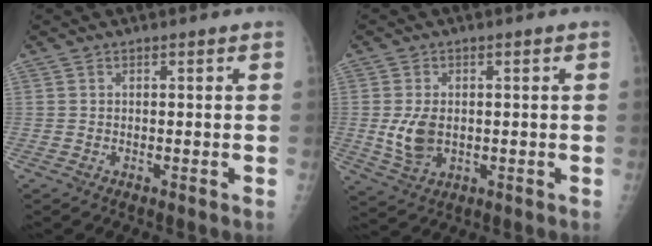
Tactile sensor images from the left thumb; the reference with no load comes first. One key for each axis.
{"total": 6.1, "fx": -0.2, "fy": 4.0, "fz": 4.5, "tx": -0.083, "ty": -0.007, "tz": 0.006}